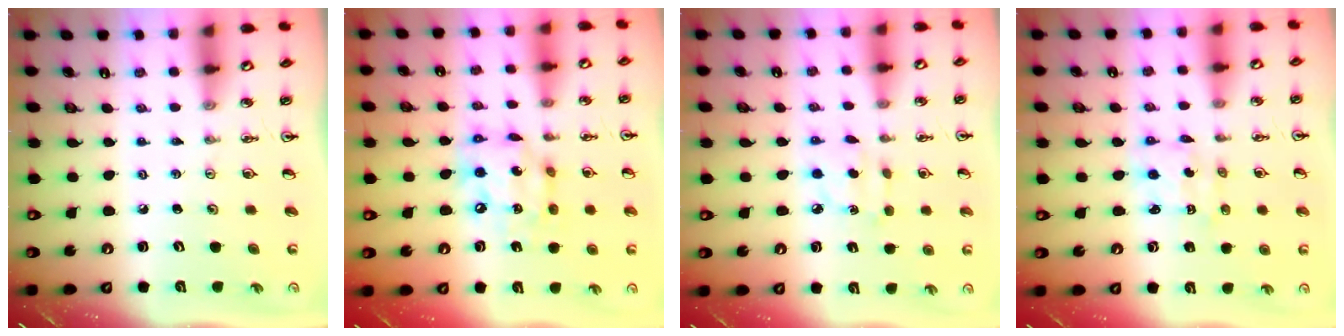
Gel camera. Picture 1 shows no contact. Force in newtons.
{"total": 13.3, "press": 13.3, "slide": 1.5}
{"total": 2.8, "press": 2.8, "slide": 0.4}
{"total": 2.6, "press": 2.6, "slide": 0.1}